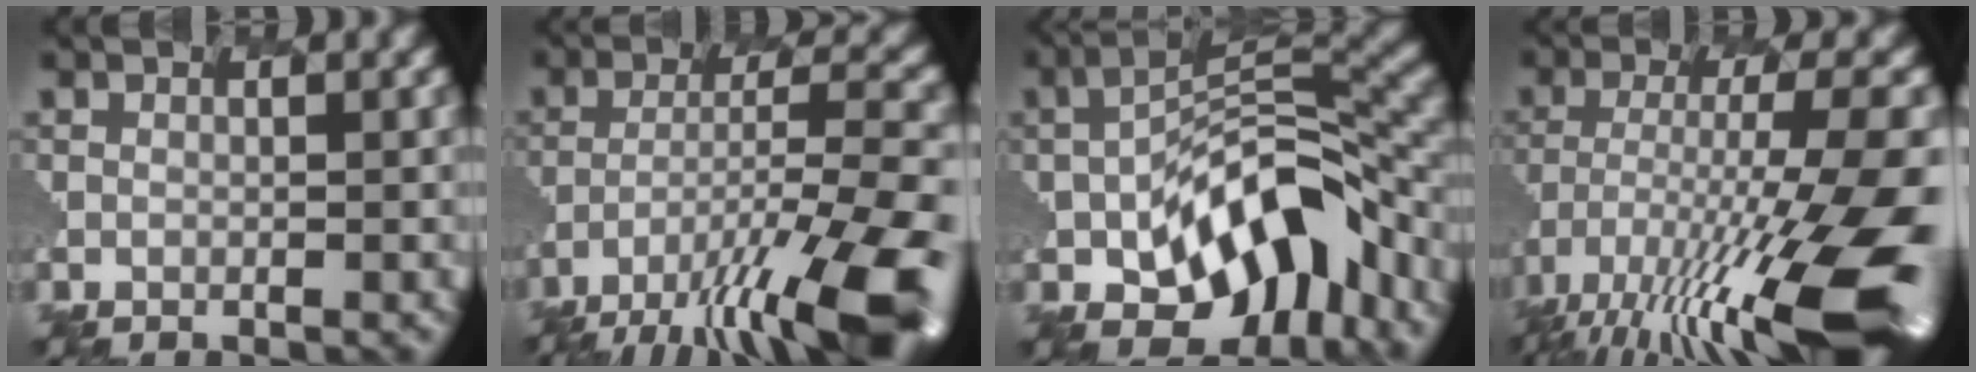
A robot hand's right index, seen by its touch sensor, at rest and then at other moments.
{"total": 13.8, "force": [-9.2, 3.2, 9.8], "torque": [-0.198, -0.011, -0.142]}
{"total": 11.7, "force": [-4.4, 5.9, 9.1], "torque": [-0.159, -0.009, -0.071]}
{"total": 15.3, "force": [-7.3, 3.5, 13.0], "torque": [-0.245, -0.005, -0.116]}